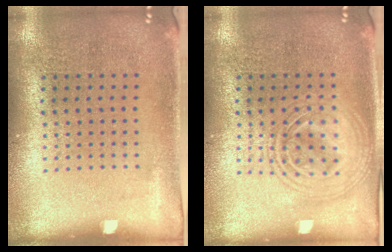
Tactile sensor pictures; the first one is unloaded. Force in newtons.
{"total": 2.8, "press": 2.8, "slide": 0.4}